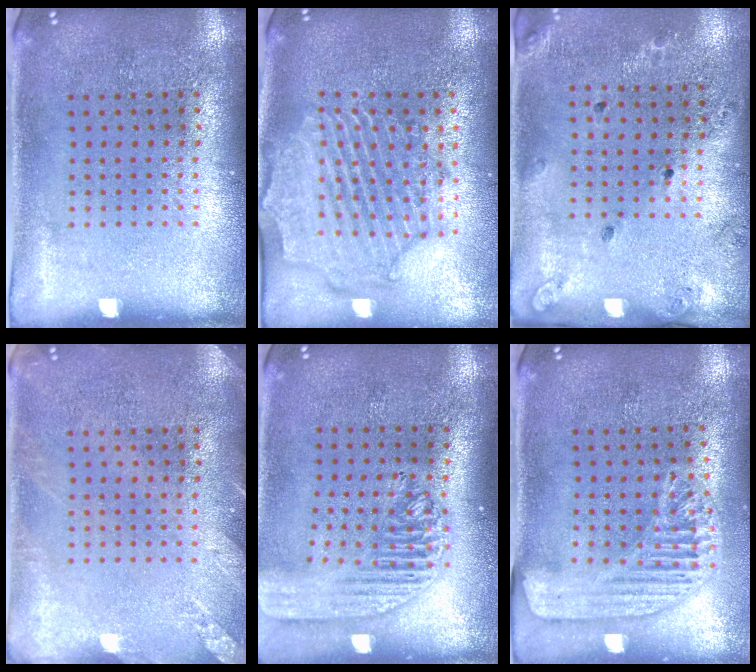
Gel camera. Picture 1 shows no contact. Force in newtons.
{"total": 2.3, "press": 2.2, "slide": 0.8}
{"total": 1.3, "press": 1.2, "slide": 0.6}
{"total": 1.9, "press": 1.8, "slide": 0.2}
{"total": 2.1, "press": 1.8, "slide": 1.1}
{"total": 1.6, "press": 1.6, "slide": 0.4}